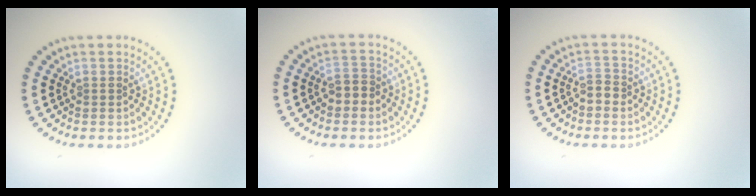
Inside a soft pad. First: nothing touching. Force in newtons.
{"total": 1.7, "press": 1.6, "slide": 0.5}
{"total": 1.2, "press": 1.1, "slide": 0.5}